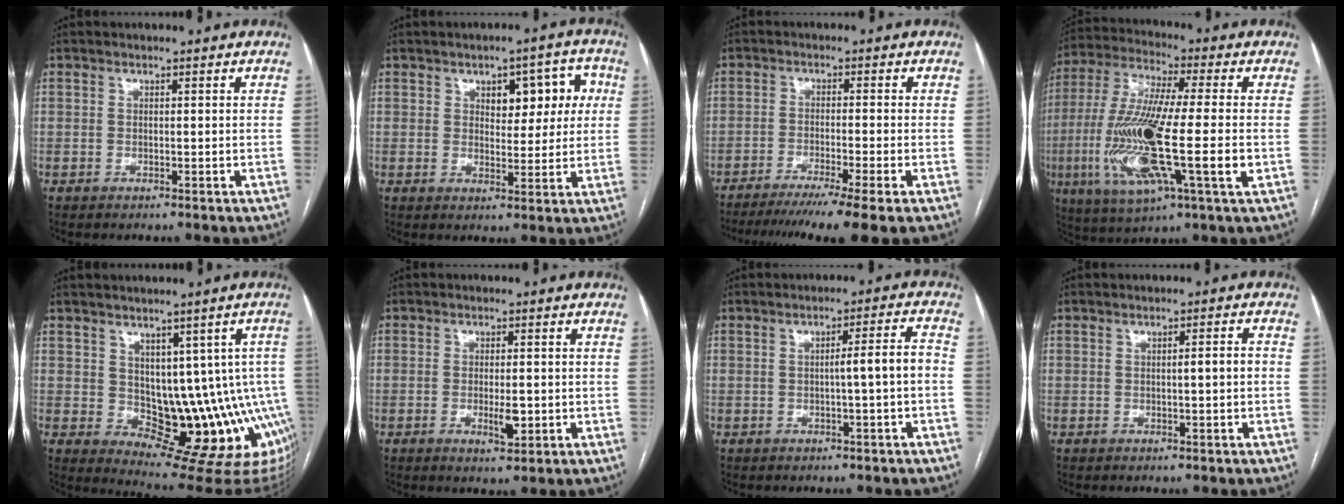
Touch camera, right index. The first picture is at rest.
{"total": 7.6, "force": [2.3, 3.9, 6.2], "torque": [-0.064, 0.024, 0.034]}
{"total": 11.9, "force": [-9.2, -1.7, 7.4], "torque": [-0.104, -0.033, -0.141]}
{"total": 19.1, "force": [-3.4, 1.9, 18.7], "torque": [-0.386, -0.018, -0.059]}
{"total": 12.7, "force": [-0.8, 6.9, 10.6], "torque": [-0.104, 0.015, 0.007]}
{"total": 3.4, "force": [-0.8, 1.0, 3.1], "torque": [-0.056, -0.001, -0.005]}
{"total": 4.4, "force": [-1.0, -0.4, 4.2], "torque": [-0.059, 0.013, -0.013]}
{"total": 2.0, "force": [-0.4, 0.0, 2.0], "torque": [-0.027, 0.003, -0.005]}